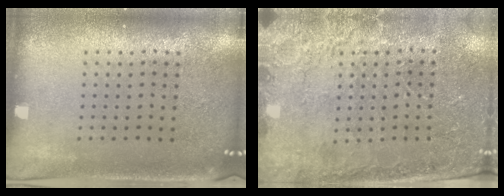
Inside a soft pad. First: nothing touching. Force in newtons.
{"total": 2.6, "press": 2.5, "slide": 0.5}